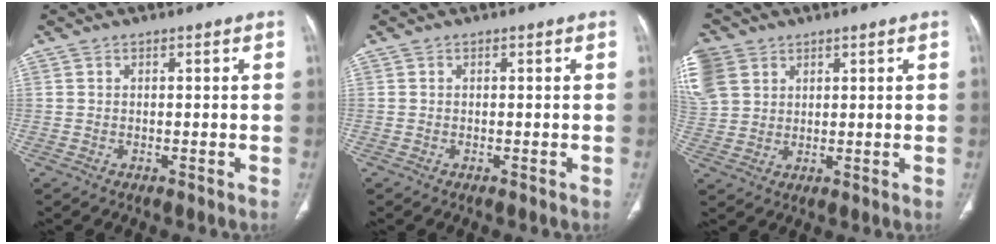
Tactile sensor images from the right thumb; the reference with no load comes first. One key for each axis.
{"total": 0.0}
{"total": 16.3, "fx": 7.0, "fy": 12.8, "fz": 7.2, "tx": -0.218, "ty": 0.031, "tz": 0.152}